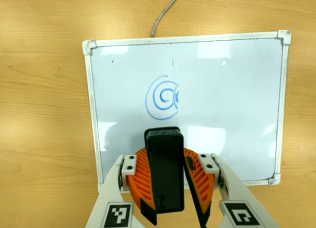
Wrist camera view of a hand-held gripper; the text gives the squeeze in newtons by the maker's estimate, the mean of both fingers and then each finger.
{"total": 8.8, "left": 9.1, "right": 8.5}